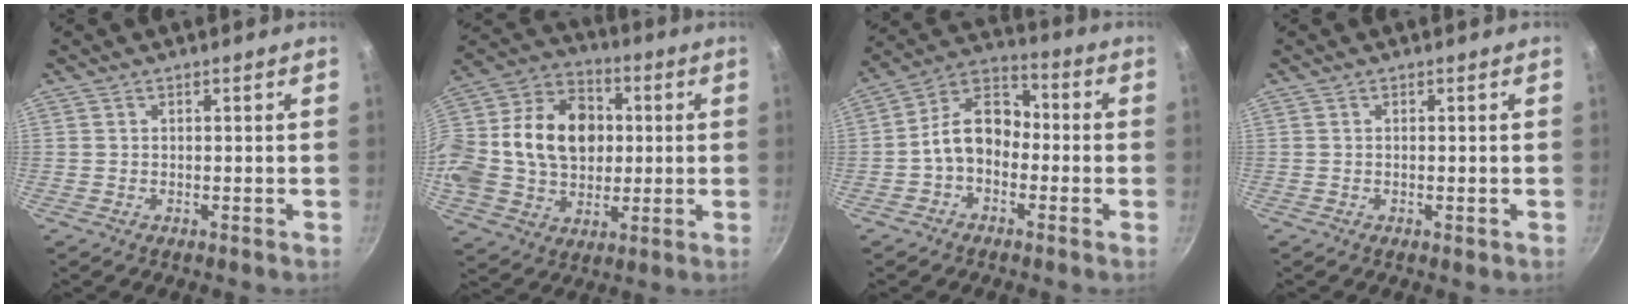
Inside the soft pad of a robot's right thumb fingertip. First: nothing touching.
{"total": 25.8, "force": [2.1, 19.5, 16.8], "torque": [-0.305, 0.042, 0.031]}
{"total": 10.8, "force": [-2.0, 7.7, 7.3], "torque": [-0.090, 0.045, -0.059]}
{"total": 0.8, "force": [-0.2, 0.2, 0.8], "torque": [-0.011, 0.000, -0.004]}